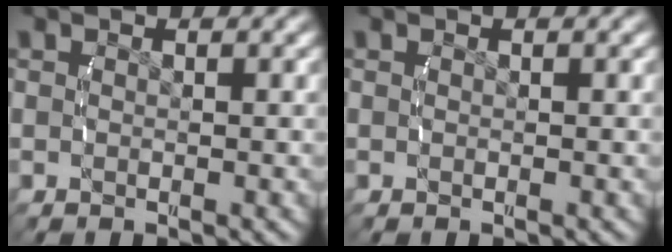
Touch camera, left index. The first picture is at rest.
{"total": 0.0}